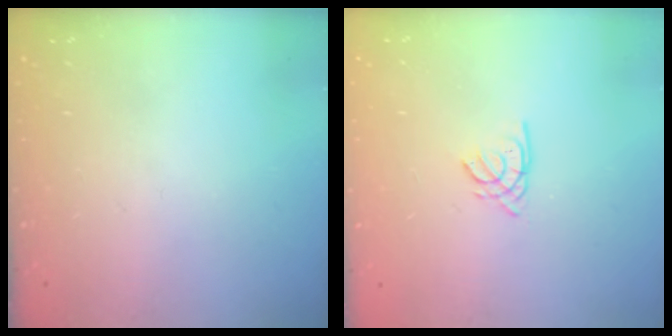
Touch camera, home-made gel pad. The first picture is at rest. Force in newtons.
{"total": 1.5, "press": 1.5, "slide": 0.1}